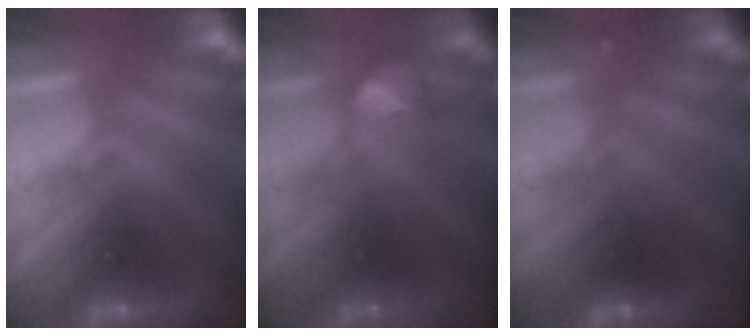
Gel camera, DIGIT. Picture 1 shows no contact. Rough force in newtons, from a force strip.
{"total": 2.3}
{"total": 1.9}